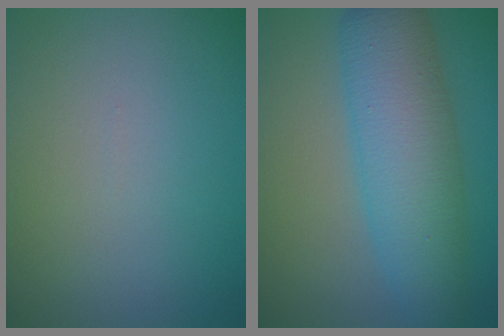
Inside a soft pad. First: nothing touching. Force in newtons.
{"total": 7.6, "press": 7.6, "slide": 0.1}